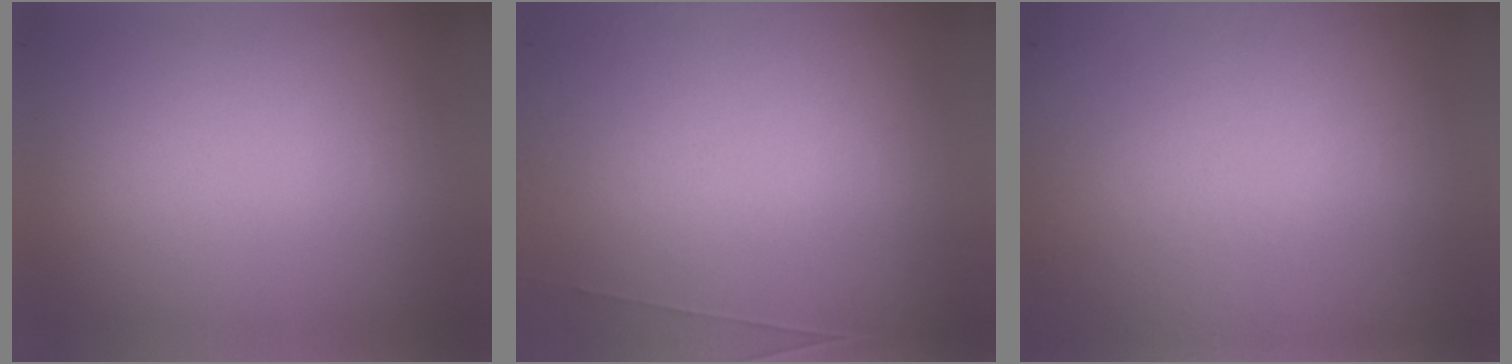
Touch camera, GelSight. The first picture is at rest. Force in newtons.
{"total": 6.6}
{"total": 6.0}